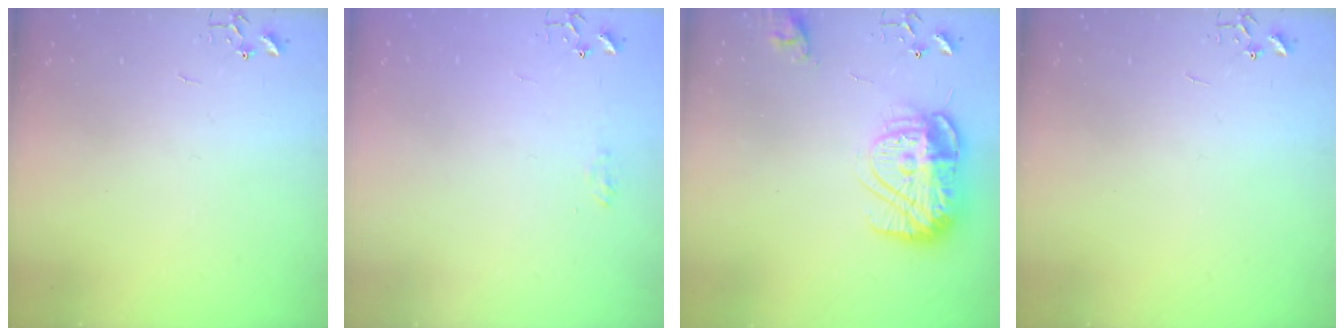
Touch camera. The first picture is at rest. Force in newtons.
{"total": 6.9, "press": 6.9, "slide": 0.7}
{"total": 17.7, "press": 17.6, "slide": 1.6}
{"total": 0.0}